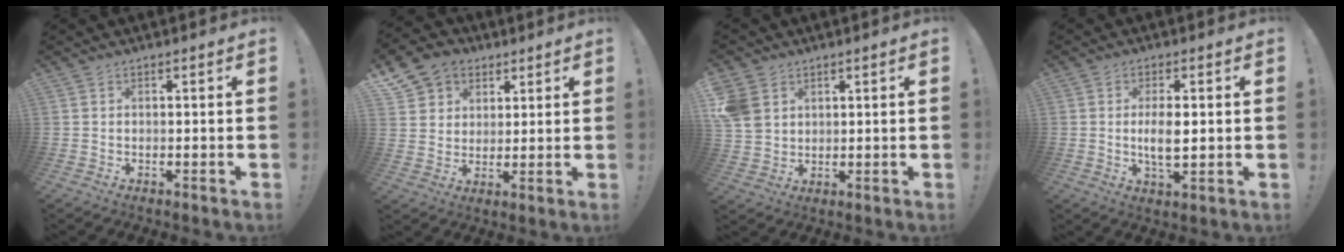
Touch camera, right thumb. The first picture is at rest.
{"total": 9.7, "force": [4.8, 8.1, 2.5], "torque": [-0.040, -0.025, 0.100]}
{"total": 7.5, "force": [3.3, 6.0, 3.0], "torque": [-0.069, -0.008, 0.070]}
{"total": 6.4, "force": [0.1, 2.6, 5.8], "torque": [-0.109, -0.011, -0.007]}